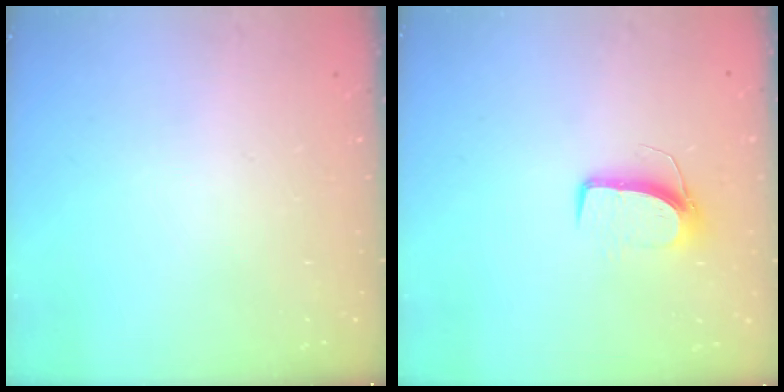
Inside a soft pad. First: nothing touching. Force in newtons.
{"total": 7.8, "press": 7.7, "slide": 0.5}